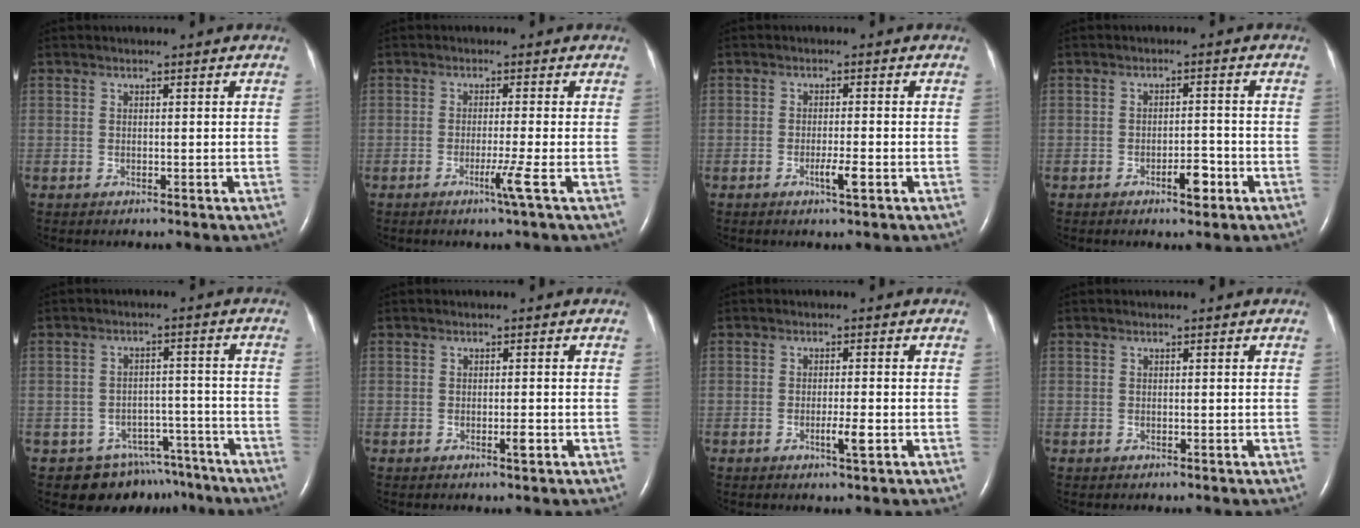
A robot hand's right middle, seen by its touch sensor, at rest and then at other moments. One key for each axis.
{"total": 2.8, "fx": -1.3, "fy": -1.2, "fz": 2.2, "tx": -0.040, "ty": -0.007, "tz": -0.026}
{"total": 2.5, "fx": -1.1, "fy": 0.0, "fz": 2.3, "tx": -0.042, "ty": -0.003, "tz": -0.019}
{"total": 3.3, "fx": -1.8, "fy": 1.1, "fz": 2.6, "tx": -0.040, "ty": 0.003, "tz": -0.028}
{"total": 8.3, "fx": -6.4, "fy": 5.2, "fz": 0.6, "tx": 0.010, "ty": 0.030, "tz": -0.080}
{"total": 1.1, "fx": -0.5, "fy": 0.1, "fz": 1.0, "tx": -0.019, "ty": -0.001, "tz": -0.007}
{"total": 2.5, "fx": -0.9, "fy": 0.0, "fz": 2.3, "tx": -0.044, "ty": -0.004, "tz": -0.015}
{"total": 0.0}